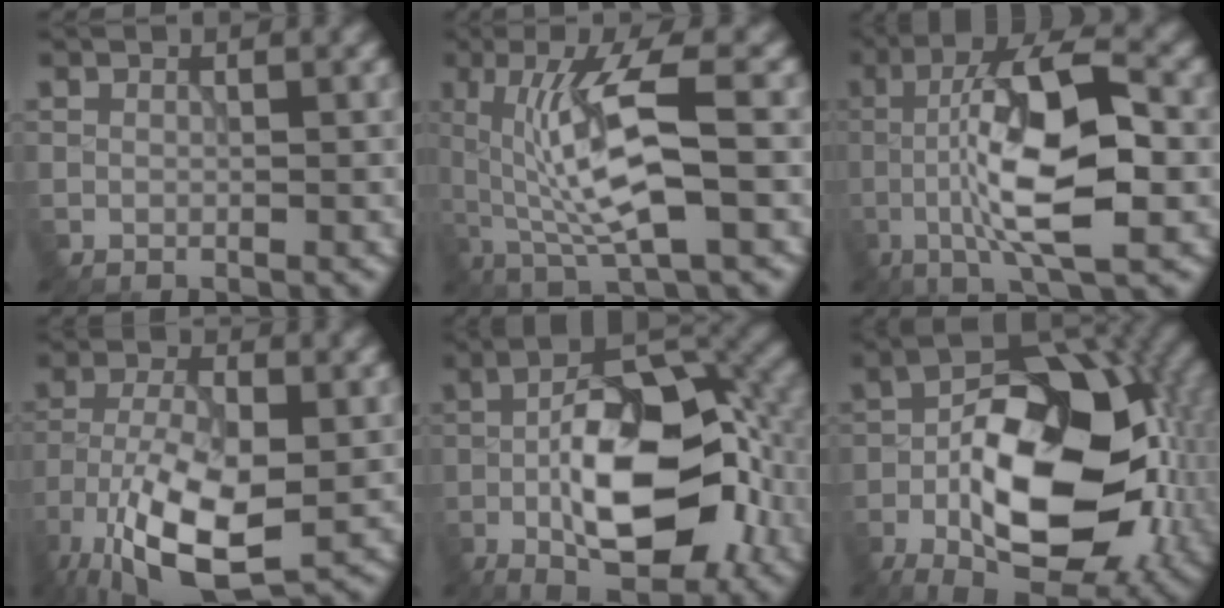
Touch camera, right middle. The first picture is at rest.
{"total": 9.0, "force": [0.3, 2.2, 8.7], "torque": [-0.160, 0.000, 0.009]}
{"total": 10.4, "force": [-2.0, 2.7, 9.8], "torque": [-0.172, 0.018, -0.041]}
{"total": 11.7, "force": [-5.4, 4.7, 9.2], "torque": [-0.189, -0.018, -0.101]}
{"total": 12.6, "force": [-3.1, 5.9, 10.7], "torque": [-0.174, 0.001, -0.059]}
{"total": 15.6, "force": [-4.2, 8.2, 12.6], "torque": [-0.194, -0.008, -0.080]}